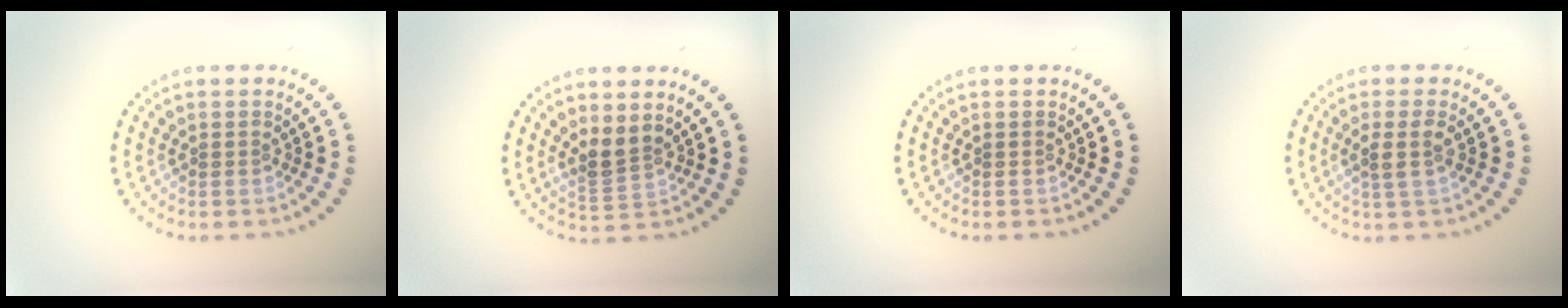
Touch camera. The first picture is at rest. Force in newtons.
{"total": 2.4, "press": 1.9, "slide": 1.6}
{"total": 0.0}
{"total": 2.0, "press": 1.5, "slide": 1.3}